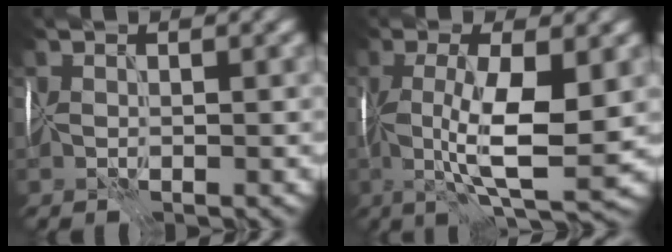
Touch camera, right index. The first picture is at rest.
{"total": 8.3, "force": [-0.1, 2.3, 8.0], "torque": [-0.147, -0.004, 0.000]}